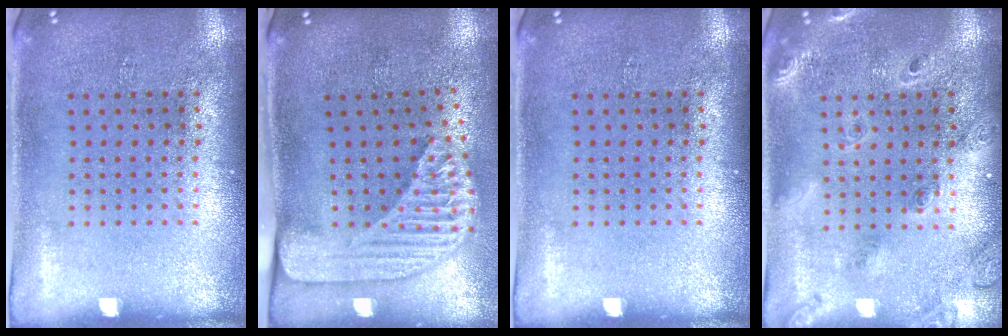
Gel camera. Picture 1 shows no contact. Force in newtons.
{"total": 2.4, "press": 1.7, "slide": 1.6}
{"total": 0.0}
{"total": 1.8, "press": 1.7, "slide": 0.7}